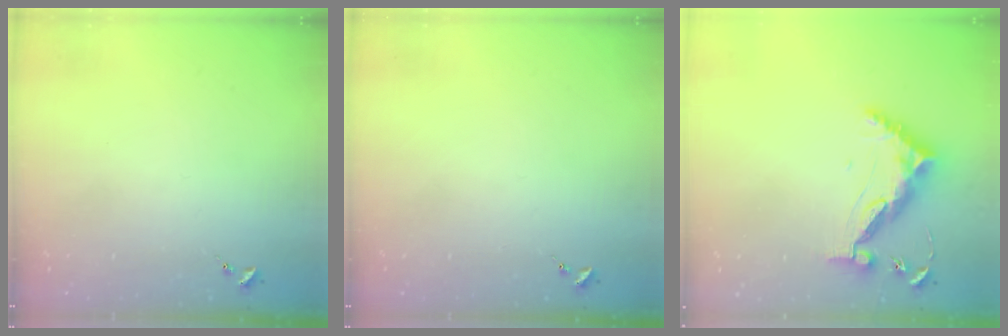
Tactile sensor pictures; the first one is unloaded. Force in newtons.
{"total": 0.0}
{"total": 10.3, "press": 10.2, "slide": 1.0}